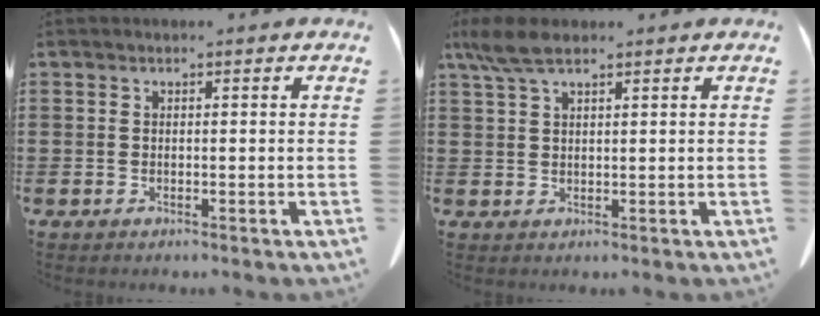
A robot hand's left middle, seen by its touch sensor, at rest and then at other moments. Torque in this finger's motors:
{"motor_torque": [0.48, 0.33, 0.11, 0.10]}